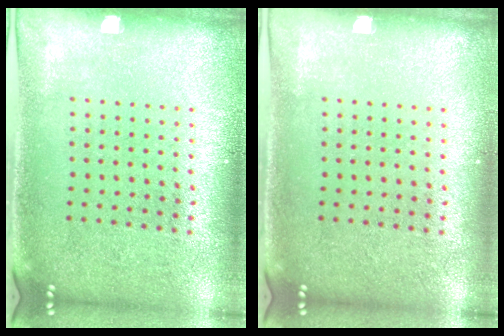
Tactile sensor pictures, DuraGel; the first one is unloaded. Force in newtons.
{"total": 0.0}